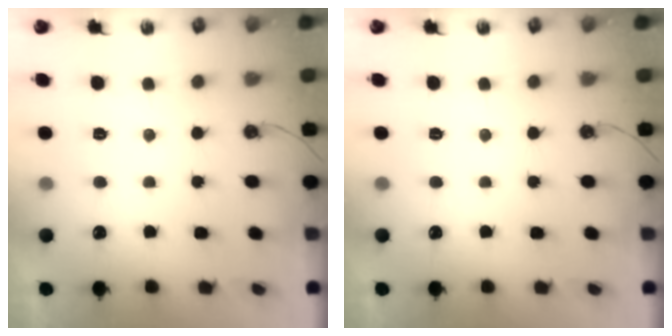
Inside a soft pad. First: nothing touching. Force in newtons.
{"total": 0.0}